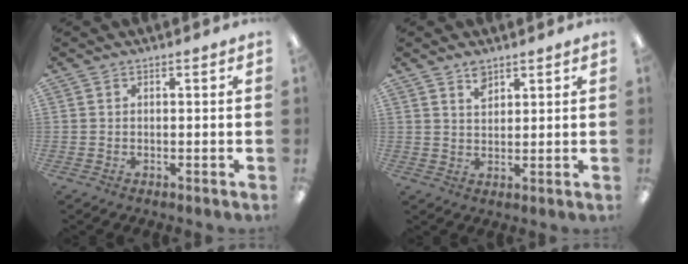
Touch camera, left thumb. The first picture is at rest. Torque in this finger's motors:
{"motor_torque": [0.10, 0.11, -0.10, -0.07, -0.04]}